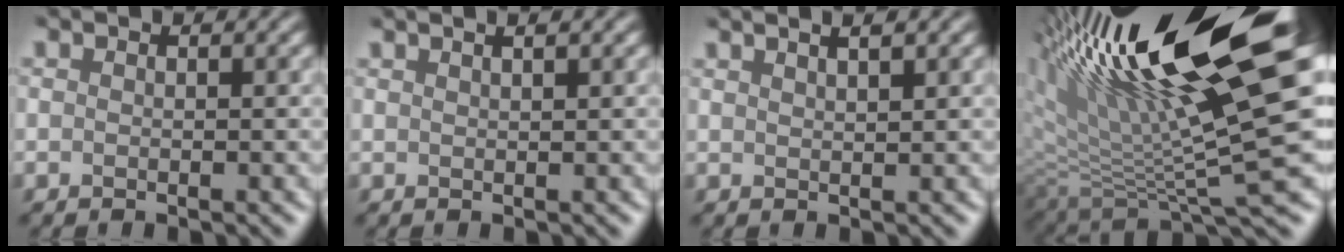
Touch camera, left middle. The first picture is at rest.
{"total": 2.2, "force": [1.6, 0.7, 1.4], "torque": [-0.006, 0.023, 0.006]}
{"total": 3.2, "force": [2.4, 1.0, 1.9], "torque": [-0.012, 0.032, 0.016]}
{"total": 15.3, "force": [6.4, 2.5, 13.7], "torque": [-0.253, 0.008, 0.129]}